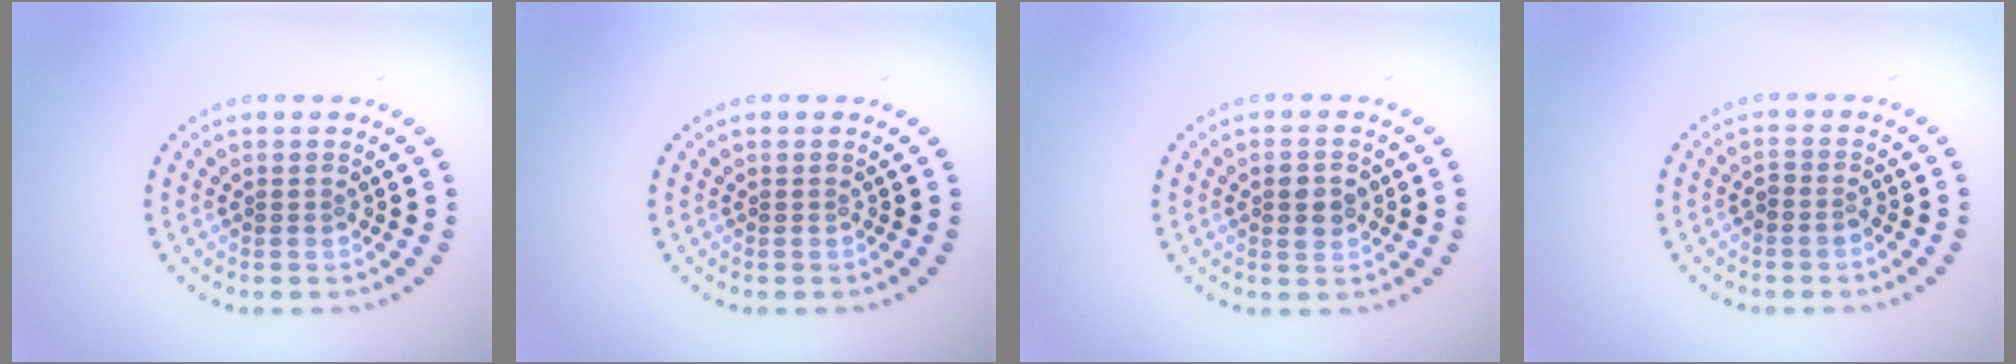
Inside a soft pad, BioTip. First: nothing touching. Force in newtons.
{"total": 0.0}
{"total": 2.7, "press": 2.7, "slide": 0.1}
{"total": 1.2, "press": 1.0, "slide": 0.6}